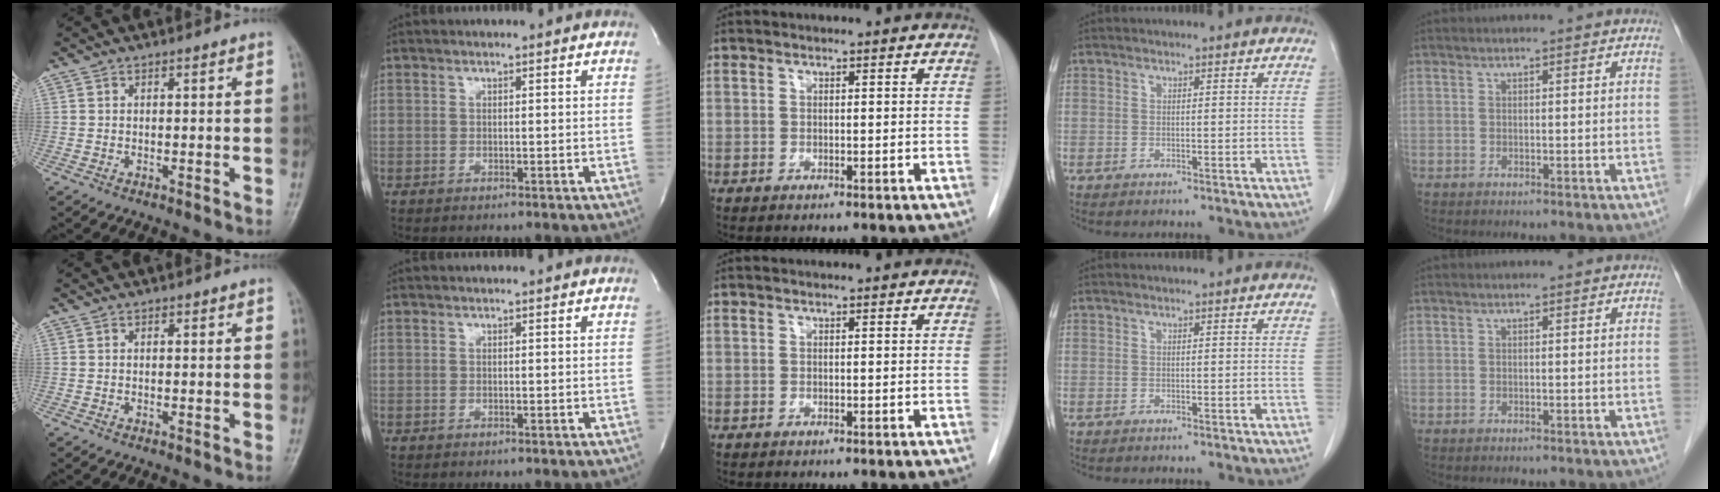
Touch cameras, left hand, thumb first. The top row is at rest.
{}